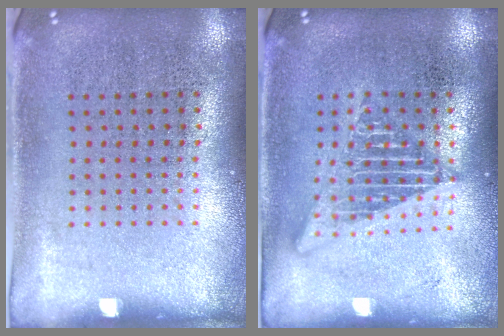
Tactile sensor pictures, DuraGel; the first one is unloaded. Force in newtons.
{"total": 2.6, "press": 2.6, "slide": 0.3}